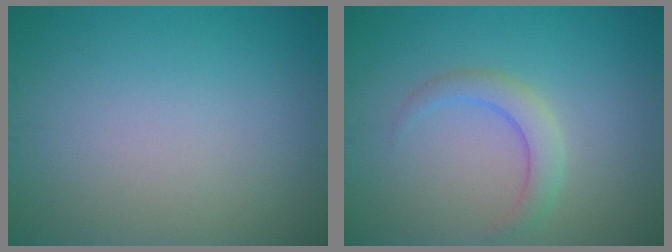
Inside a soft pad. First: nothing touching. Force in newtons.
{"total": 2.3, "press": 2.3, "slide": 0.0}